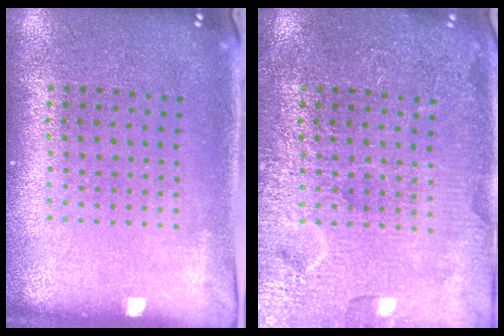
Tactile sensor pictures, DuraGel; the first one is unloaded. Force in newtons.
{"total": 6.1, "press": 6.0, "slide": 0.8}